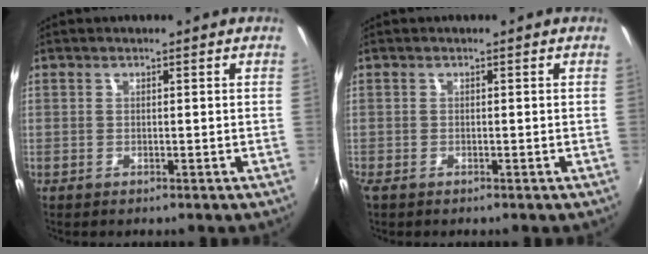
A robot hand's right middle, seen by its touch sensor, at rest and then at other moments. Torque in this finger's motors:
{"motor_torque": [0.83, -0.61, 0.19, 0.09]}